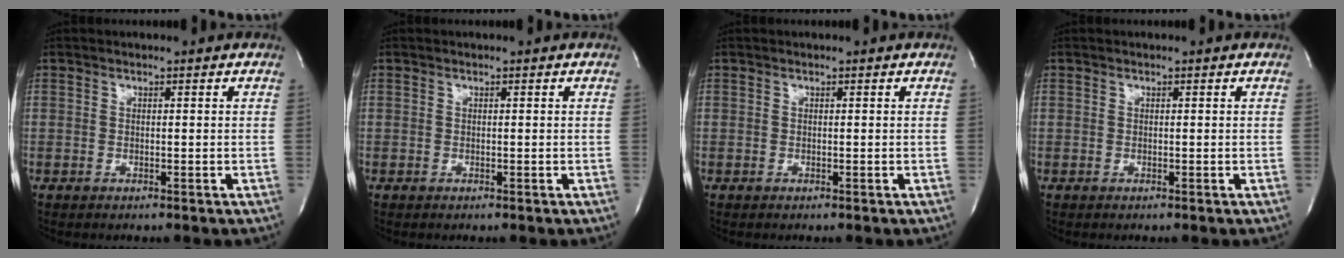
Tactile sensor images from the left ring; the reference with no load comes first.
{"total": 0.0}
{"total": 0.0}
{"total": 0.0}